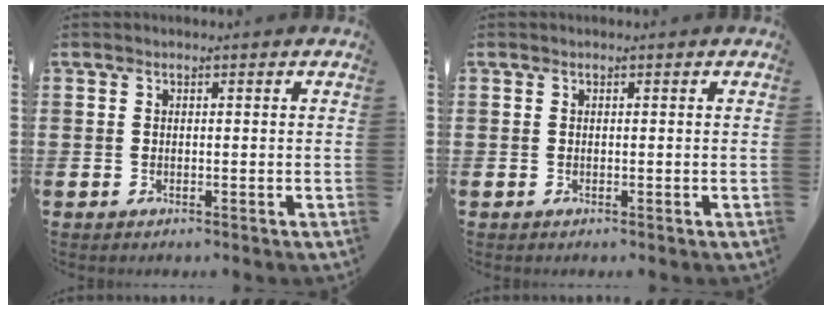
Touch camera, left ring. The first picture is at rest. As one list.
[{"total": 0.0}]